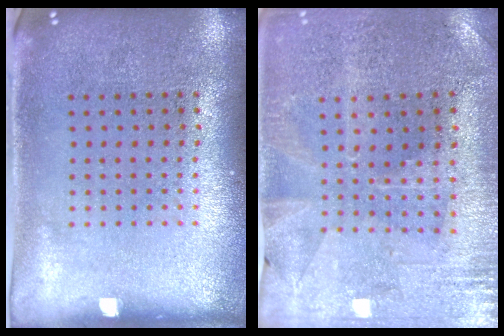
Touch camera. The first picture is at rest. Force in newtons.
{"total": 0.5, "press": 0.5, "slide": 0.3}